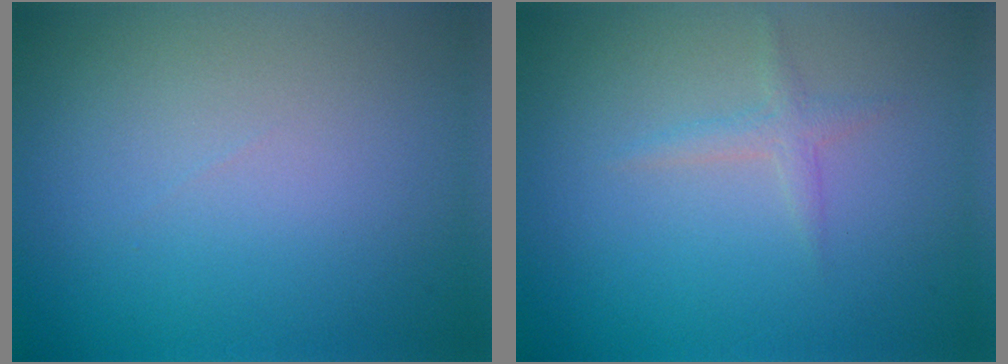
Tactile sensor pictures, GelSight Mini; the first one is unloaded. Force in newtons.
{"total": 1.2, "press": 1.2, "slide": 0.0}